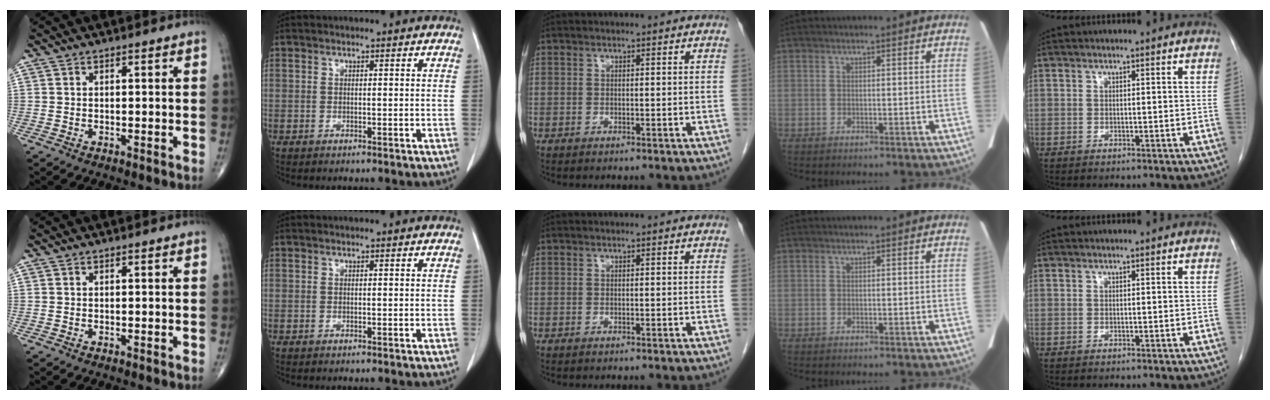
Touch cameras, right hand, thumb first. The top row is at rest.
{}